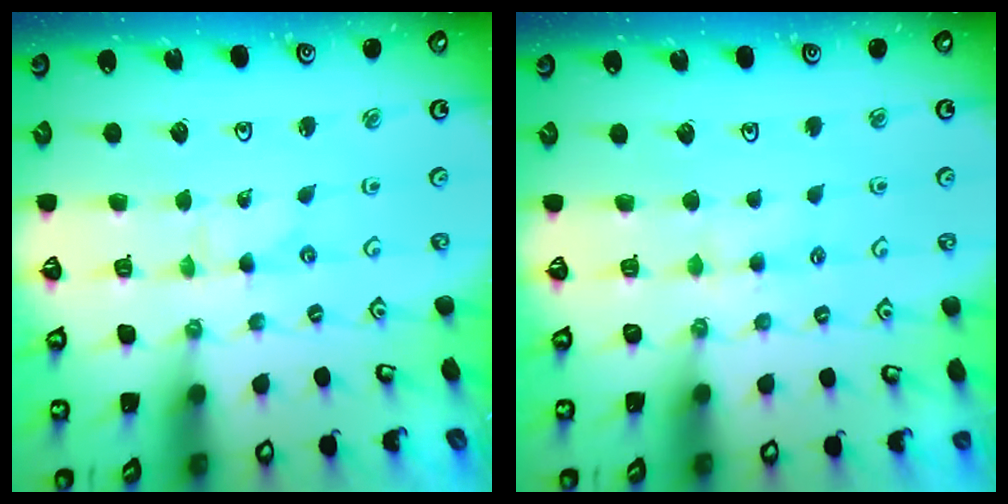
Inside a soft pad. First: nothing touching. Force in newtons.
{"total": 4.0, "press": 3.9, "slide": 0.6}